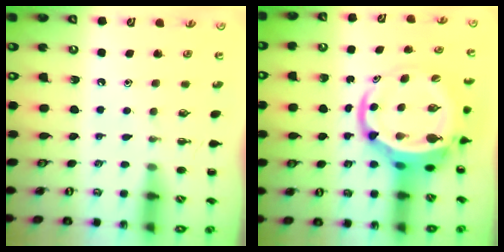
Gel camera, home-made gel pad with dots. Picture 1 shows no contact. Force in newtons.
{"total": 9.4, "press": 9.0, "slide": 2.5}